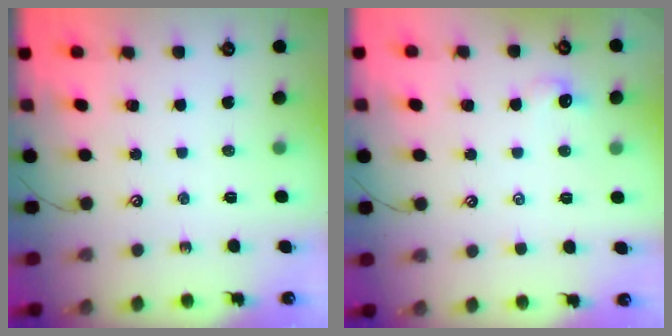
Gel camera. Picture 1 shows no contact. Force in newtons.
{"total": 1.0, "press": 0.8, "slide": 0.6}